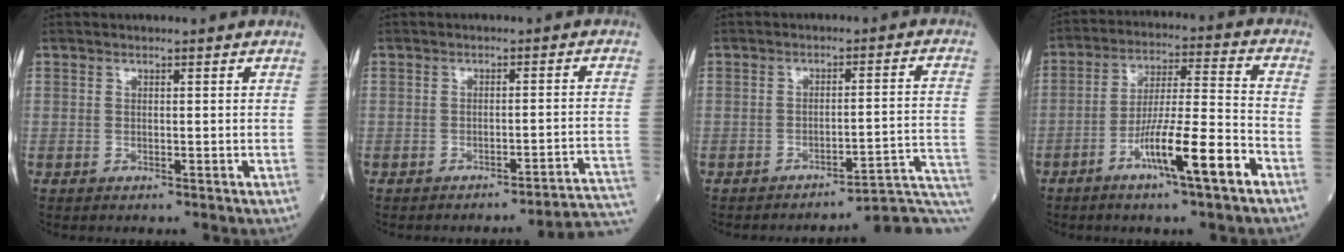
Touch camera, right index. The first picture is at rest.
{"total": 8.5, "force": [-8.2, -1.7, 1.8], "torque": [0.011, 0.007, -0.097]}
{"total": 9.3, "force": [-8.8, -1.3, 2.7], "torque": [-0.003, 0.026, -0.110]}
{"total": 11.9, "force": [-6.1, 0.2, 10.2], "torque": [-0.177, -0.001, -0.108]}